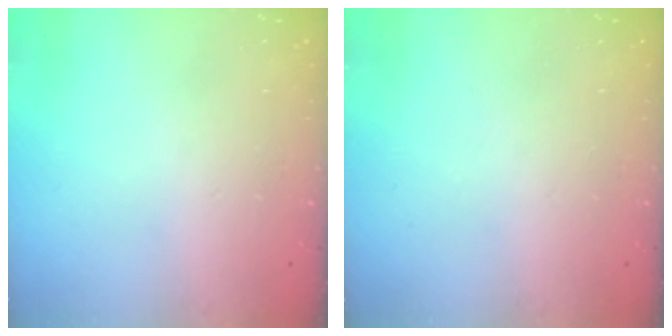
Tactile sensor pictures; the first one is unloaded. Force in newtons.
{"total": 0.0}